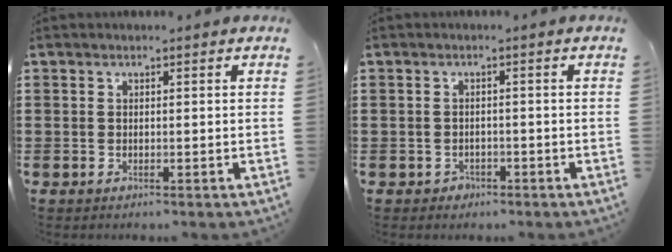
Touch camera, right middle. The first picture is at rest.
{"total": 1.0, "force": [-0.8, 0.7, 0.1], "torque": [-0.006, 0.001, -0.019]}